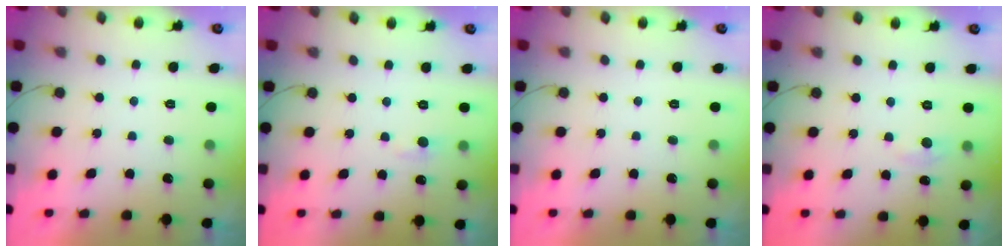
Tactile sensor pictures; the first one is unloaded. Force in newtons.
{"total": 4.7, "press": 4.7, "slide": 0.6}
{"total": 0.0}
{"total": 3.9, "press": 3.9, "slide": 0.5}